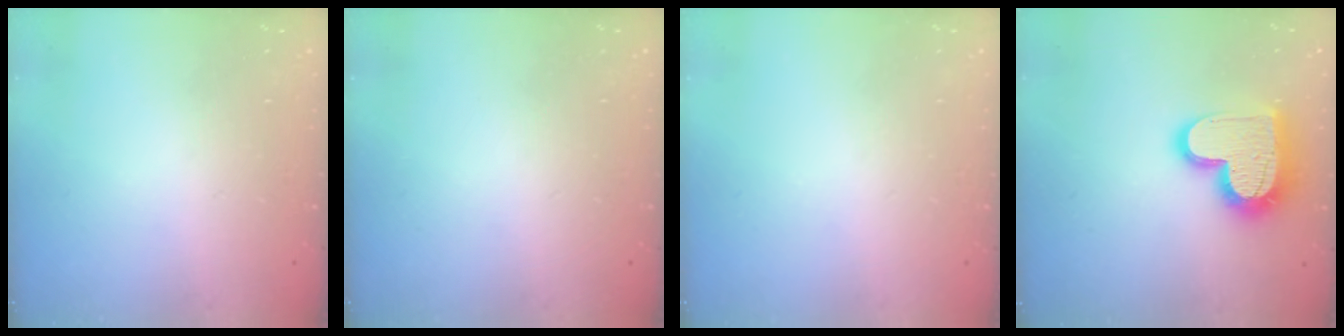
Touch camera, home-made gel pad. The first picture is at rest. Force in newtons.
{"total": 0.0}
{"total": 0.0}
{"total": 17.2, "press": 17.2, "slide": 1.2}